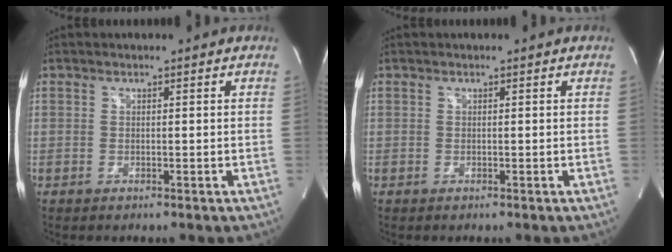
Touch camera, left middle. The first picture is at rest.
{"total": 0.0}